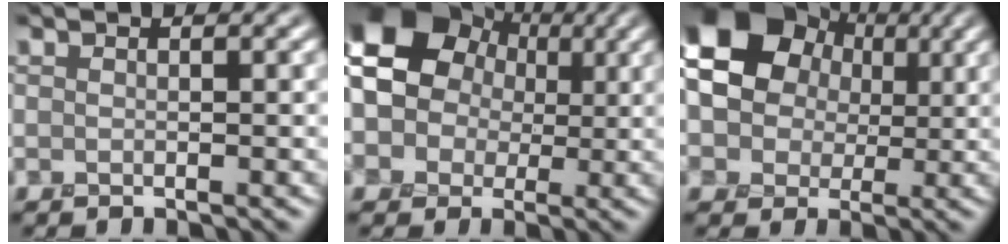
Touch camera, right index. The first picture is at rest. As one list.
[{"total": 13.3, "force": [2.8, 11.6, 5.8], "torque": [-0.142, 0.030, 0.019]}, {"total": 14.7, "force": [4.2, 12.4, 6.8], "torque": [-0.150, 0.026, 0.050]}]